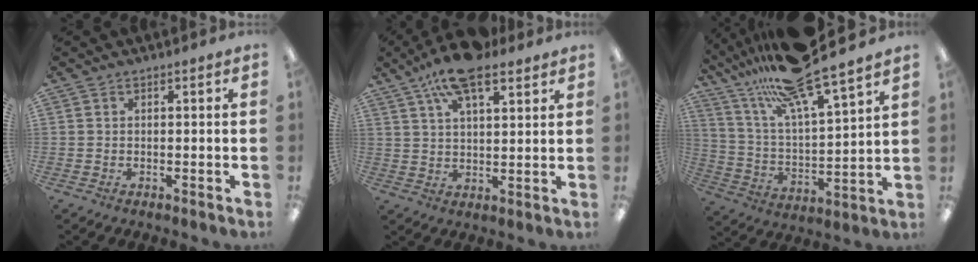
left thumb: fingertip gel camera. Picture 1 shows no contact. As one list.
[{"total": 12.2, "force": [8.3, 4.2, 7.8], "torque": [-0.142, -0.025, 0.149]}, {"total": 18.7, "force": [16.1, 2.1, 9.3], "torque": [-0.173, -0.107, 0.270]}]